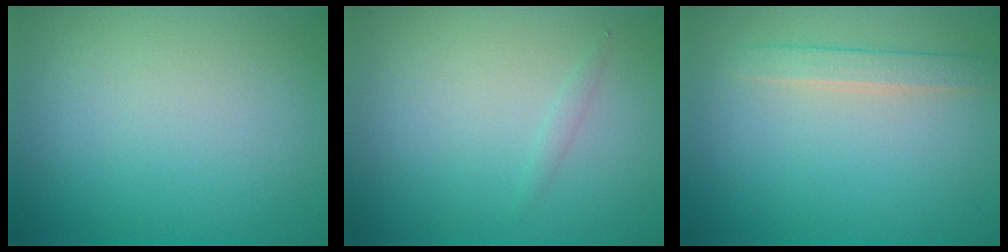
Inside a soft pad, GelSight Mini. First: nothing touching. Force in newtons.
{"total": 0.5, "press": 0.5, "slide": 0.0}
{"total": 1.9, "press": 1.9, "slide": 0.1}